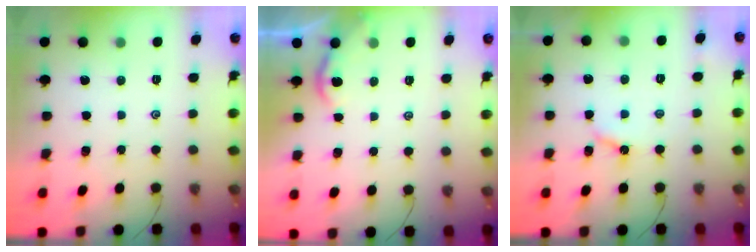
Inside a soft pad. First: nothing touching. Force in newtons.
{"total": 1.8, "press": 1.7, "slide": 0.5}
{"total": 4.2, "press": 4.2, "slide": 0.2}